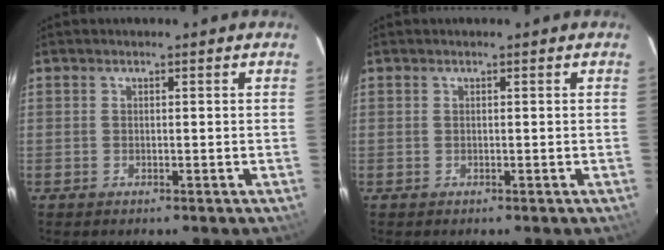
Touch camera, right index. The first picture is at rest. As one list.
[{"total": 0.0}]